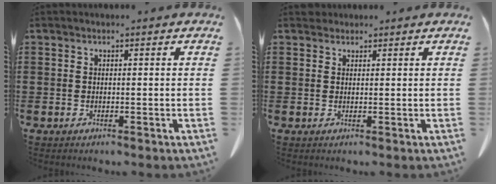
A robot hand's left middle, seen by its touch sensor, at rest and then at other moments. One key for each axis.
{"total": 1.2, "fx": 1.1, "fy": 0.6, "fz": 0.1, "tx": 0.003, "ty": -0.003, "tz": 0.021}